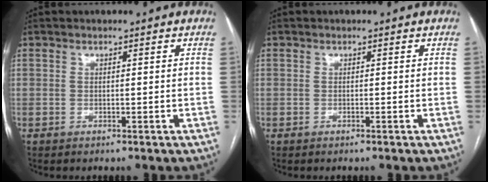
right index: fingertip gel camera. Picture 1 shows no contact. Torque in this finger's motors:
{"motor_torque": [-0.25, 0.03, -0.04, -0.01]}